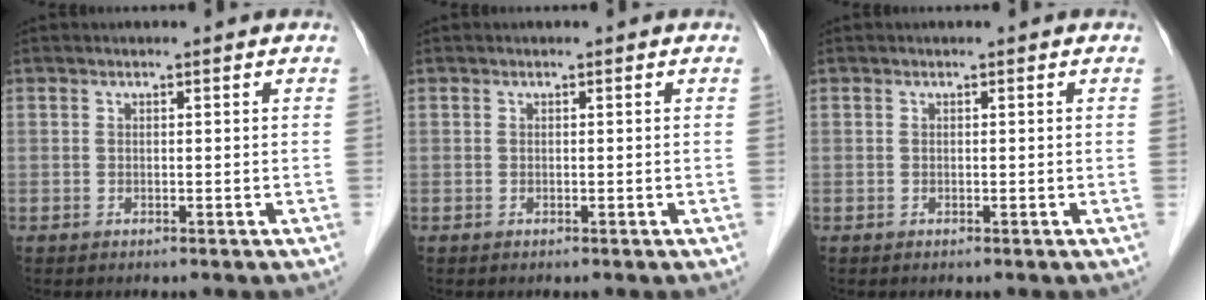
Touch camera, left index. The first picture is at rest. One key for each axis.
{"total": 0.0}
{"total": 0.0}